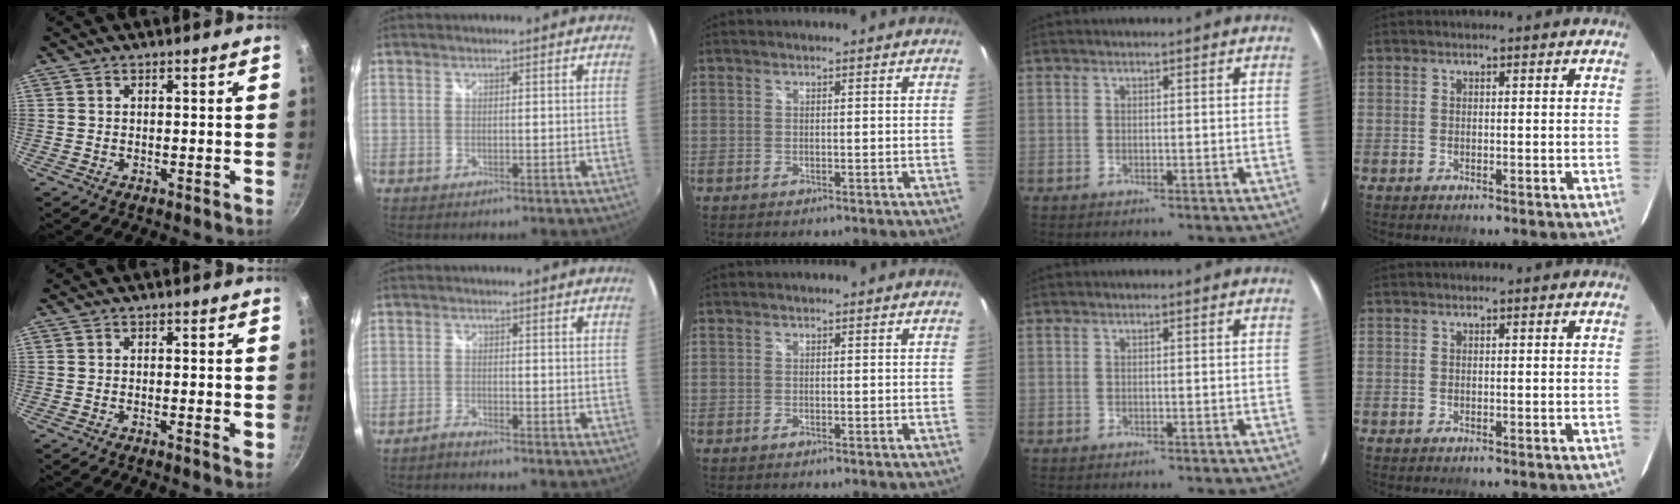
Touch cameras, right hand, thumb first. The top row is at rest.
{"thumb": {"total": 1.9, "force": [-0.2, 0.5, 1.8], "torque": [-0.026, -0.003, -0.004]}, "index": {"total": 1.7, "force": [-1.7, 0.0, 0.4], "torque": [-0.018, -0.003, -0.037]}}